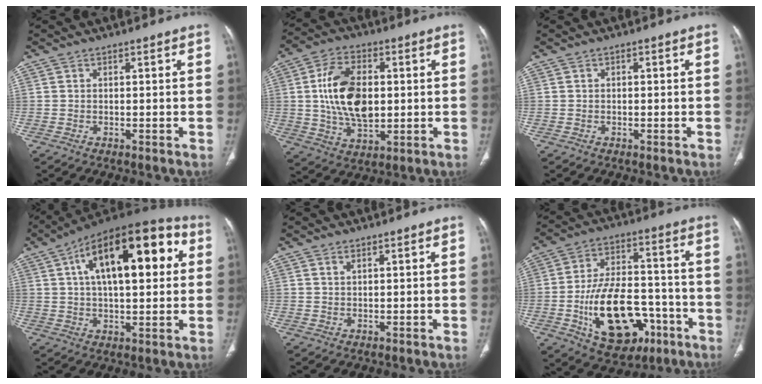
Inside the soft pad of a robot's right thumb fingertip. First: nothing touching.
{"total": 14.8, "force": [1.2, 8.9, 11.7], "torque": [-0.197, 0.001, 0.026]}
{"total": 0.6, "force": [0.1, 0.3, 0.5], "torque": [-0.007, 0.001, 0.001]}
{"total": 23.3, "force": [6.4, 10.4, 19.9], "torque": [-0.288, 0.026, 0.090]}
{"total": 0.8, "force": [0.6, 0.3, 0.4], "torque": [-0.009, -0.001, 0.013]}
{"total": 20.7, "force": [-7.2, 12.0, 15.3], "torque": [-0.224, 0.039, -0.097]}